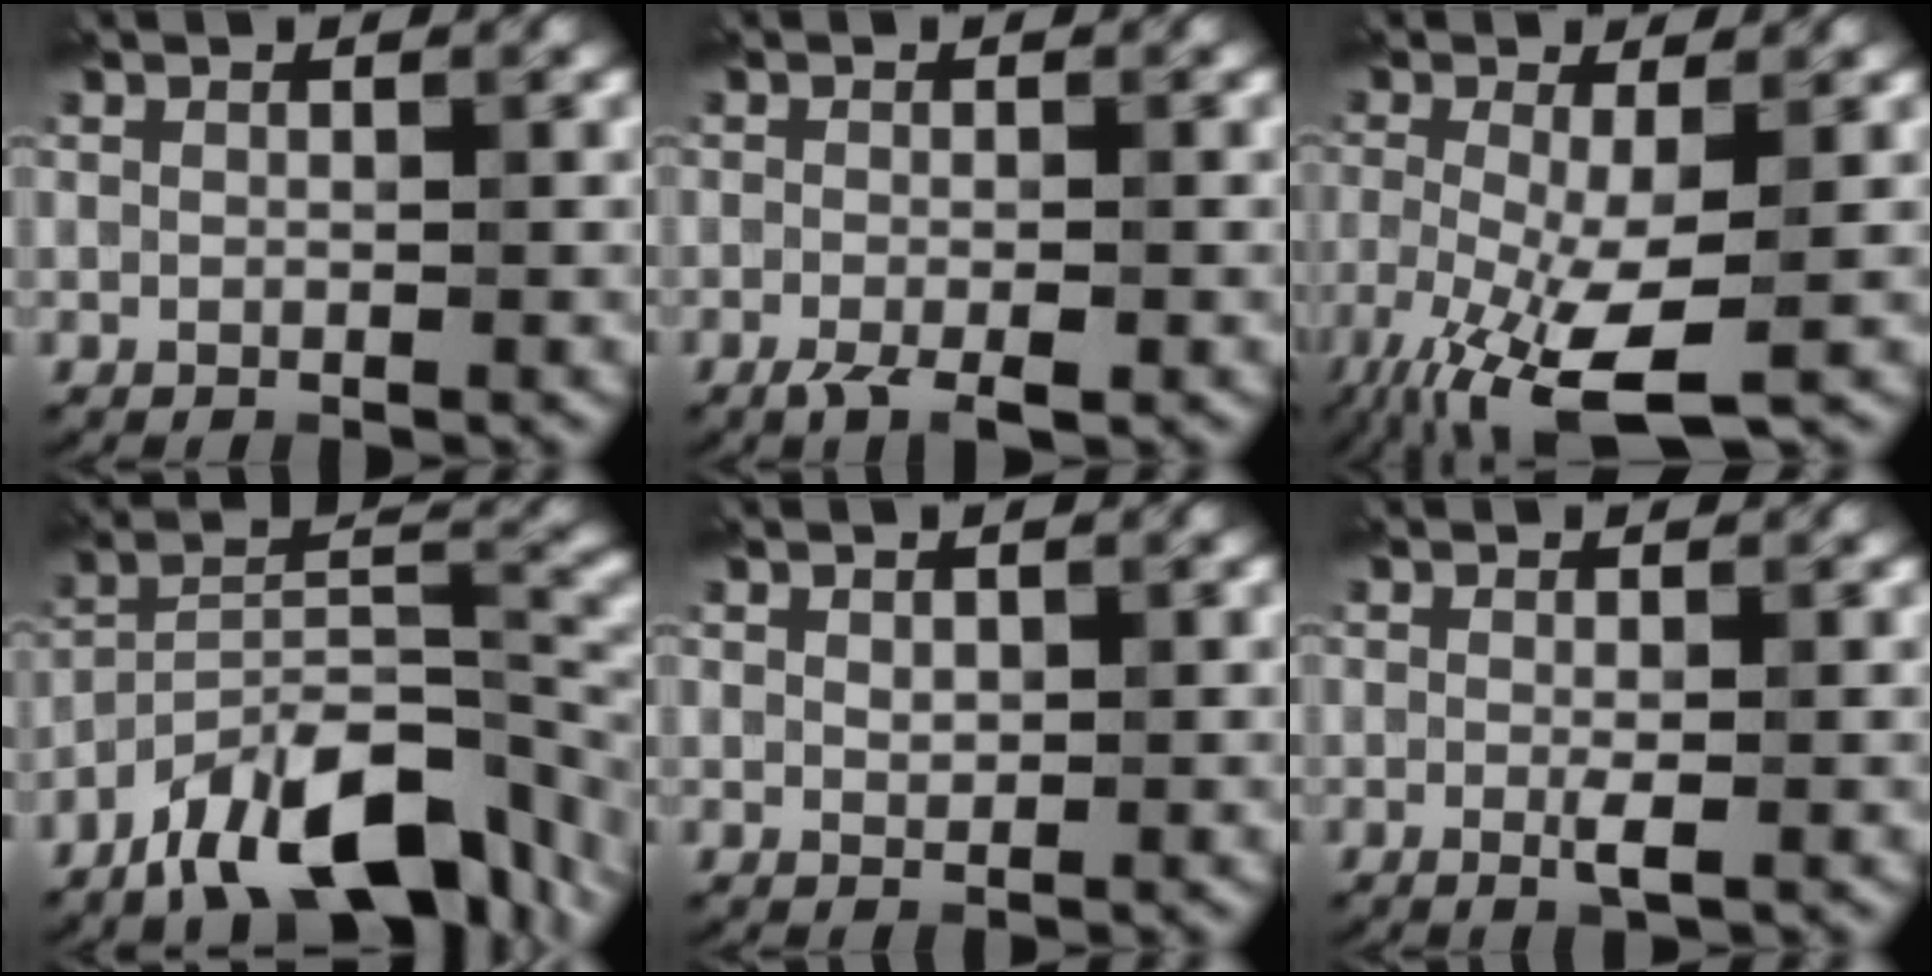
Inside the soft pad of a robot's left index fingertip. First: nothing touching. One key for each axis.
{"total": 2.7, "fx": -1.4, "fy": 0.6, "fz": 2.2, "tx": -0.043, "ty": -0.006, "tz": -0.027}
{"total": 7.1, "fx": -3.3, "fy": 1.9, "fz": 6.0, "tx": -0.135, "ty": -0.022, "tz": -0.062}
{"total": 12.4, "fx": -8.3, "fy": 4.1, "fz": 8.3, "tx": -0.124, "ty": 0.008, "tz": -0.153}
{"total": 0.8, "fx": 0.3, "fy": 0.5, "fz": 0.5, "tx": -0.009, "ty": -0.001, "tz": 0.007}
{"total": 1.3, "fx": -0.2, "fy": 0.1, "fz": 1.2, "tx": -0.023, "ty": -0.006, "tz": -0.004}